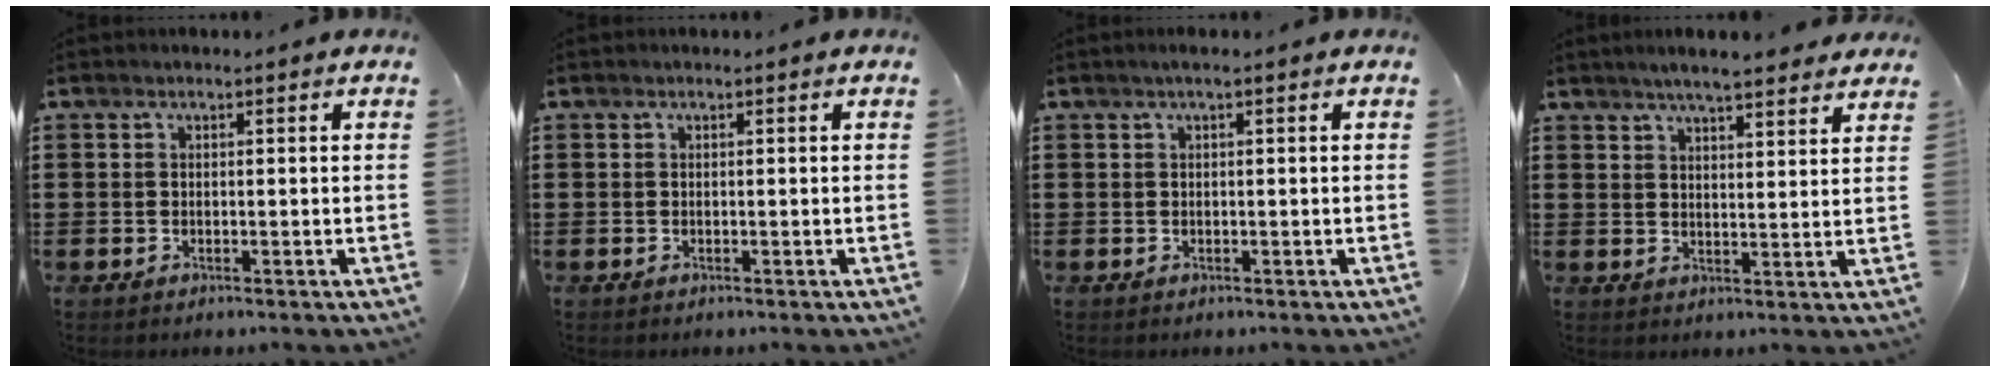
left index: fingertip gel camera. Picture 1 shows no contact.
{"total": 0.0}
{"total": 0.7, "force": [0.1, 0.0, 0.7], "torque": [-0.010, -0.002, 0.002]}
{"total": 4.5, "force": [4.3, 0.2, 1.5], "torque": [-0.040, -0.011, 0.077]}